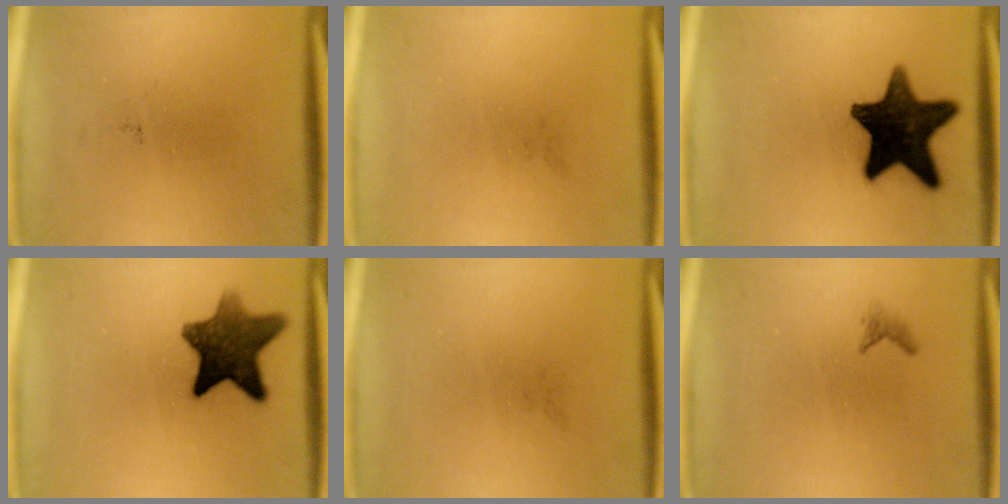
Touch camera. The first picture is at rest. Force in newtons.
{"total": 0.0}
{"total": 16.3}
{"total": 10.7}
{"total": 0.0}
{"total": 0.7}